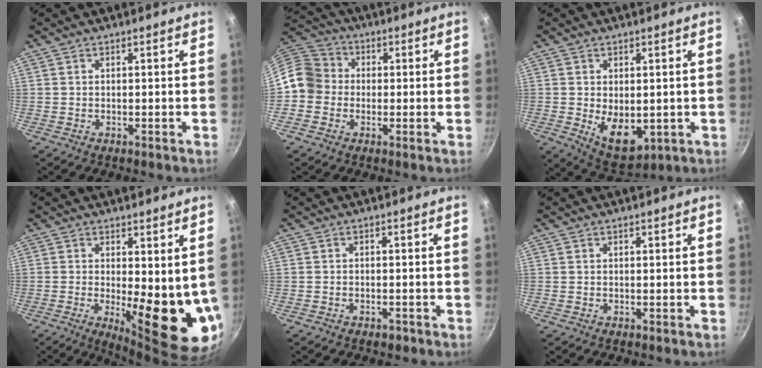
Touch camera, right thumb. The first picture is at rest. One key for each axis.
{"total": 9.2, "fx": -0.9, "fy": 8.4, "fz": 3.7, "tx": -0.034, "ty": 0.027, "tz": -0.040}
{"total": 9.0, "fx": -0.7, "fy": 5.7, "fz": 7.0, "tx": -0.090, "ty": -0.019, "tz": 0.010}
{"total": 13.4, "fx": 0.1, "fy": 4.7, "fz": 12.6, "tx": -0.145, "ty": -0.031, "tz": 0.013}
{"total": 1.4, "fx": -1.0, "fy": 0.8, "fz": 0.6, "tx": -0.011, "ty": 0.011, "tz": -0.011}
{"total": 0.0}